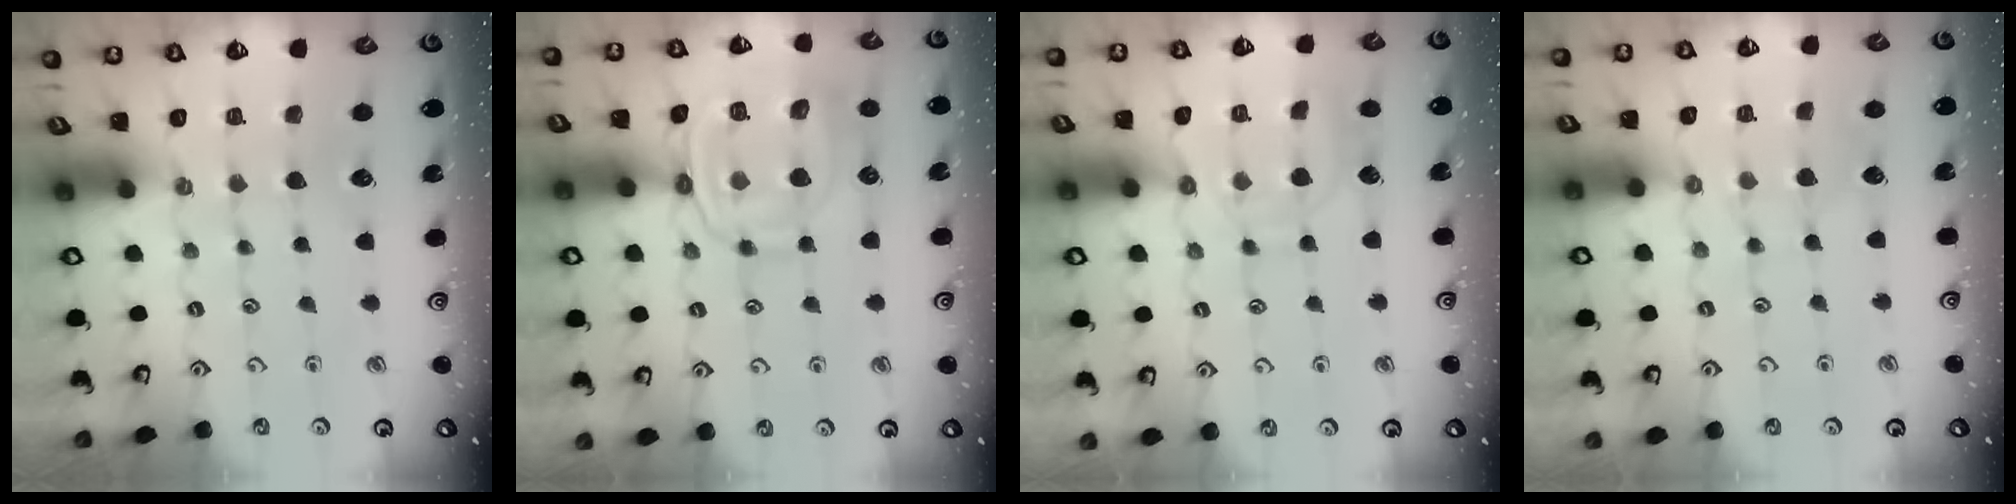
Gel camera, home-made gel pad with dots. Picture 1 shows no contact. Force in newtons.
{"total": 13.7, "press": 13.7, "slide": 1.1}
{"total": 10.3, "press": 10.2, "slide": 0.7}
{"total": 3.1, "press": 3.1, "slide": 0.4}